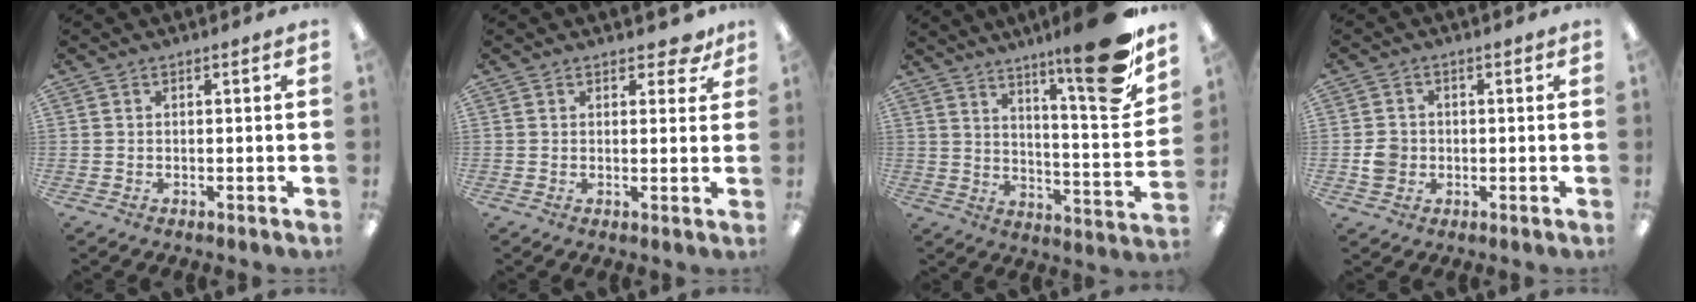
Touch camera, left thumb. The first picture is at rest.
{"total": 3.9, "force": [2.6, 2.0, 2.0], "torque": [-0.012, -0.009, 0.041]}
{"total": 20.3, "force": [14.1, 3.1, 14.2], "torque": [-0.201, -0.106, 0.218]}
{"total": 4.1, "force": [-0.6, 3.8, 1.4], "torque": [-0.010, 0.001, -0.013]}